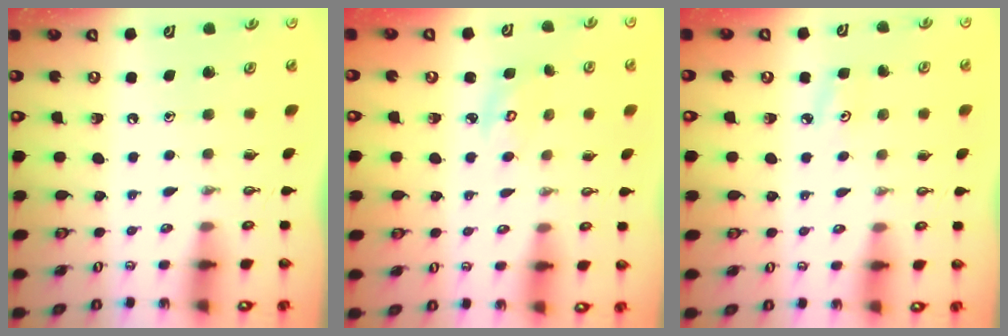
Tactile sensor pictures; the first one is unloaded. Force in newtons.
{"total": 2.7, "press": 2.7, "slide": 0.0}
{"total": 3.7, "press": 3.7, "slide": 0.4}